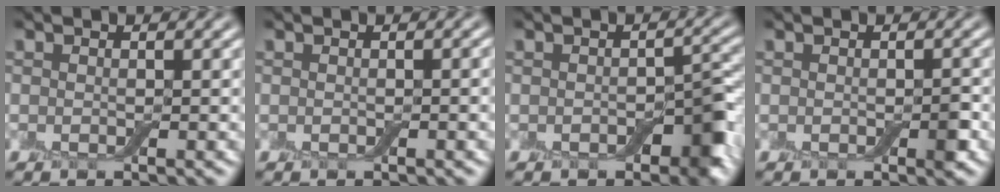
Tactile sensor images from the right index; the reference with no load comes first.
{"total": 0.6, "force": [-0.1, 0.1, 0.6], "torque": [-0.007, 0.000, -0.001]}
{"total": 3.6, "force": [-1.6, 2.1, 2.5], "torque": [-0.027, 0.000, -0.025]}
{"total": 1.0, "force": [-0.4, 0.6, 0.8], "torque": [-0.011, -0.002, -0.005]}